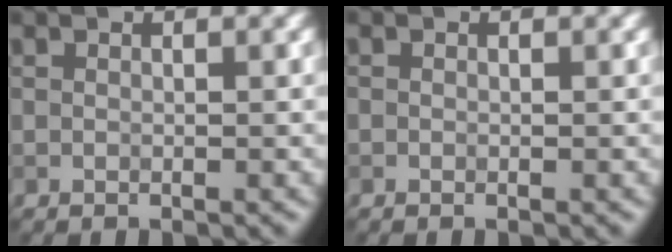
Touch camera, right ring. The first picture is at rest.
{"total": 0.0}